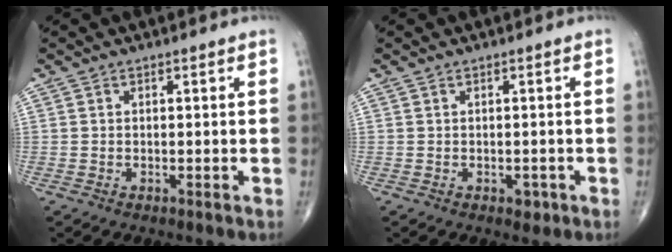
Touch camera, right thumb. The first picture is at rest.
{"total": 1.5, "force": [-0.5, 1.1, 0.9], "torque": [-0.006, 0.000, -0.004]}